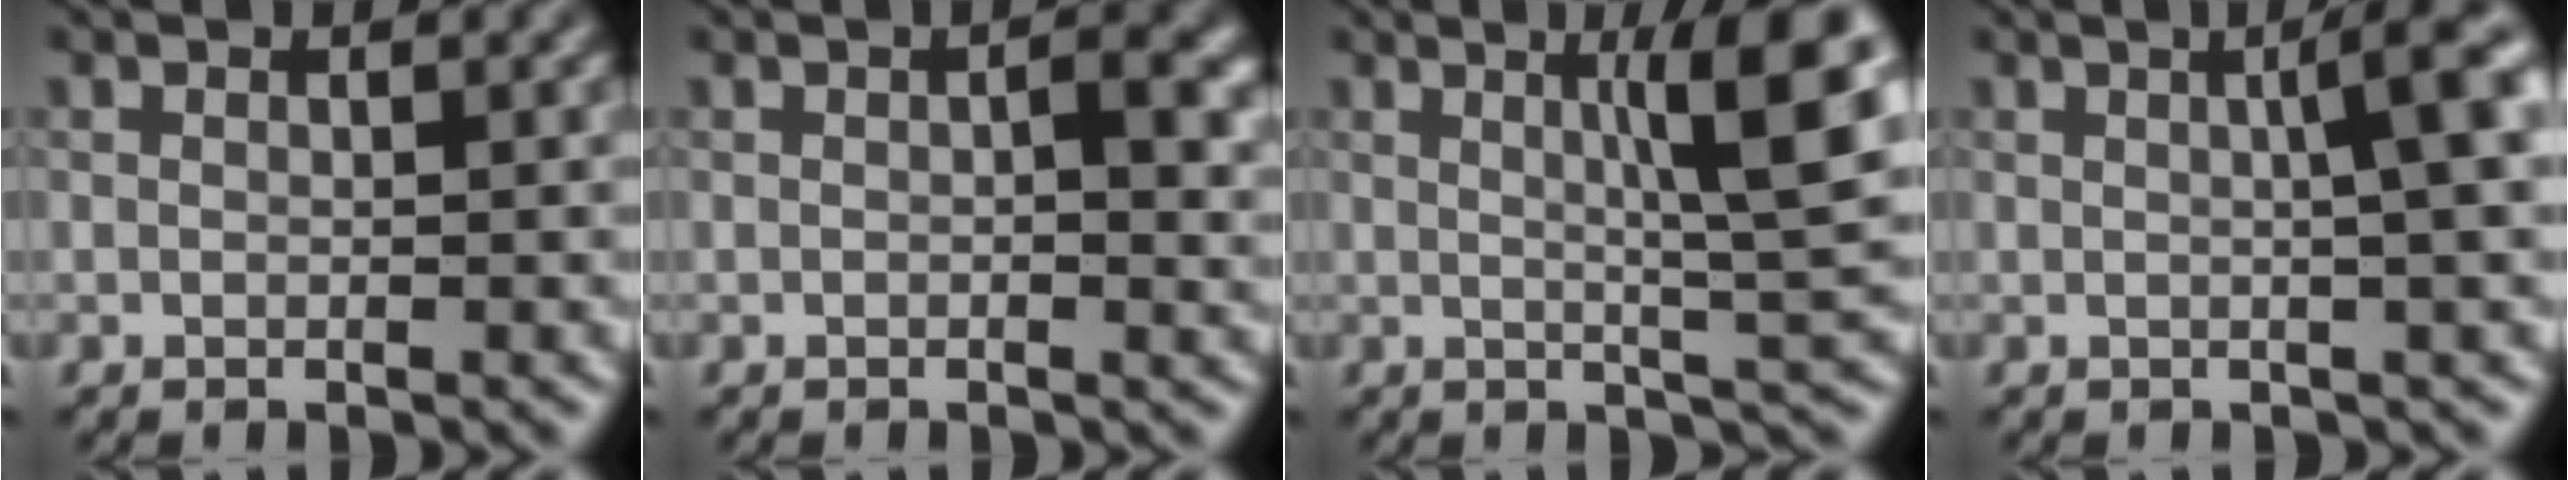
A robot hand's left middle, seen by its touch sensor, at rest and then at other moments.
{"total": 2.7, "force": [0.2, 0.9, 2.5], "torque": [-0.033, -0.002, 0.001]}
{"total": 7.6, "force": [1.9, 1.0, 7.3], "torque": [-0.097, 0.006, 0.031]}
{"total": 6.0, "force": [1.0, 1.5, 5.8], "torque": [-0.054, 0.021, 0.012]}